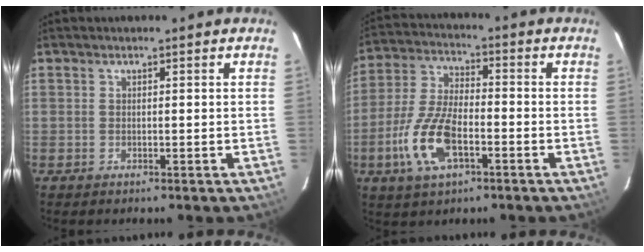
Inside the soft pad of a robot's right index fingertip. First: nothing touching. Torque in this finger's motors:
{"motor_torque": [1.22, -0.92, 0.34, 0.14]}